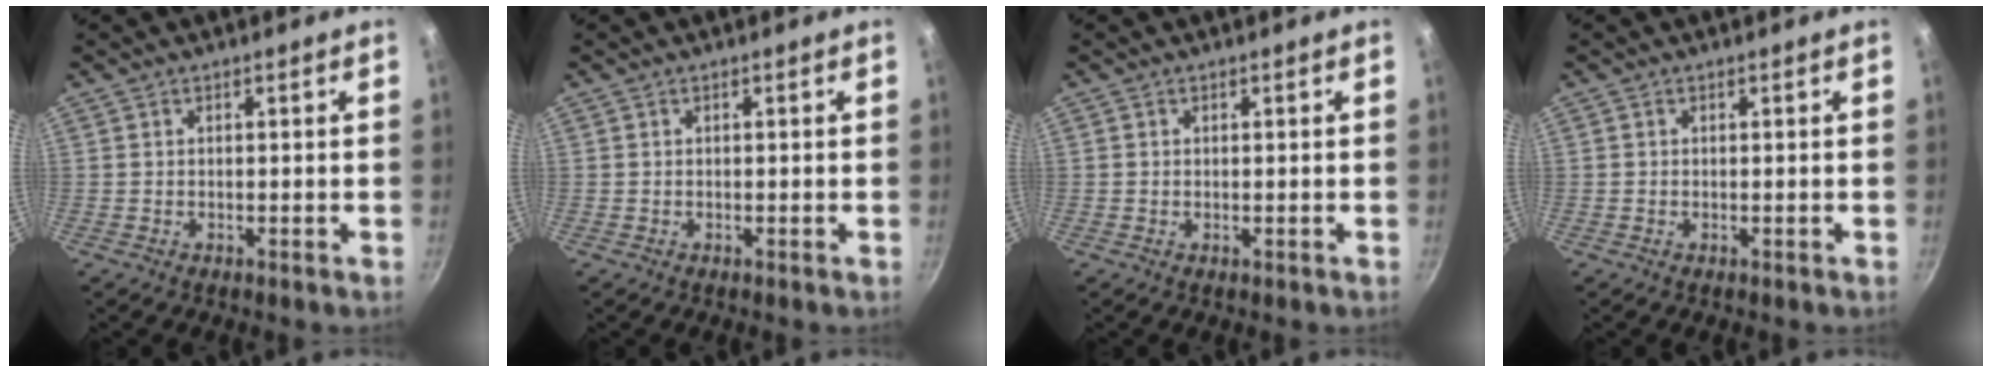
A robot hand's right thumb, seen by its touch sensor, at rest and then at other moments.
{"total": 0.0}
{"total": 0.0}
{"total": 0.0}